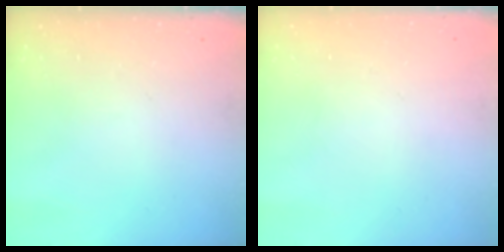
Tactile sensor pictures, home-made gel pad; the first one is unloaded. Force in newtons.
{"total": 1.9, "press": 1.9, "slide": 0.2}